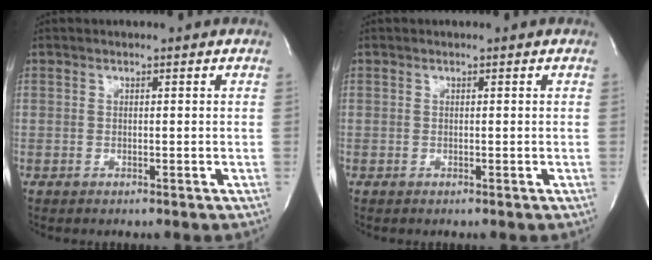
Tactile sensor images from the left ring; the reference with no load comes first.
{"total": 0.0}